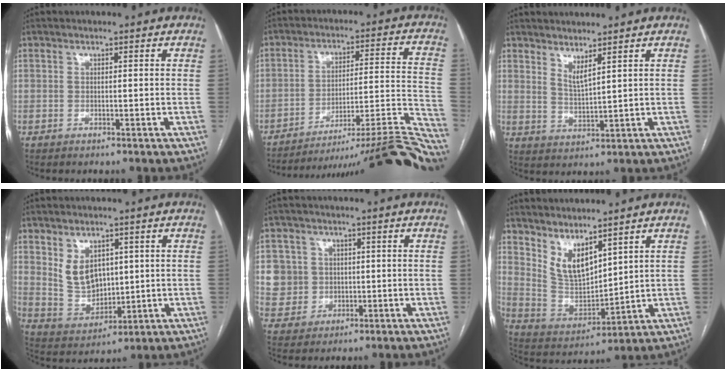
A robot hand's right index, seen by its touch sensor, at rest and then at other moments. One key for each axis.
{"total": 28.4, "fx": -25.7, "fy": -1.3, "fz": 12.0, "tx": -0.065, "ty": -0.004, "tz": -0.347}
{"total": 2.9, "fx": 2.3, "fy": 0.0, "fz": 1.8, "tx": -0.040, "ty": -0.019, "tz": 0.050}
{"total": 7.3, "fx": 2.5, "fy": 5.2, "fz": 4.5, "tx": -0.090, "ty": 0.006, "tz": 0.065}
{"total": 7.1, "fx": 0.9, "fy": 7.0, "fz": 0.4, "tx": -0.013, "ty": 0.022, "tz": 0.025}
{"total": 8.4, "fx": 5.9, "fy": 3.0, "fz": 5.2, "tx": -0.110, "ty": -0.003, "tz": 0.135}